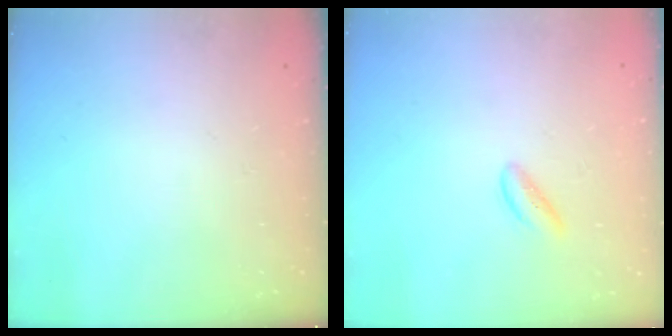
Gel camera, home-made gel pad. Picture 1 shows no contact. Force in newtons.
{"total": 1.4, "press": 1.3, "slide": 0.4}